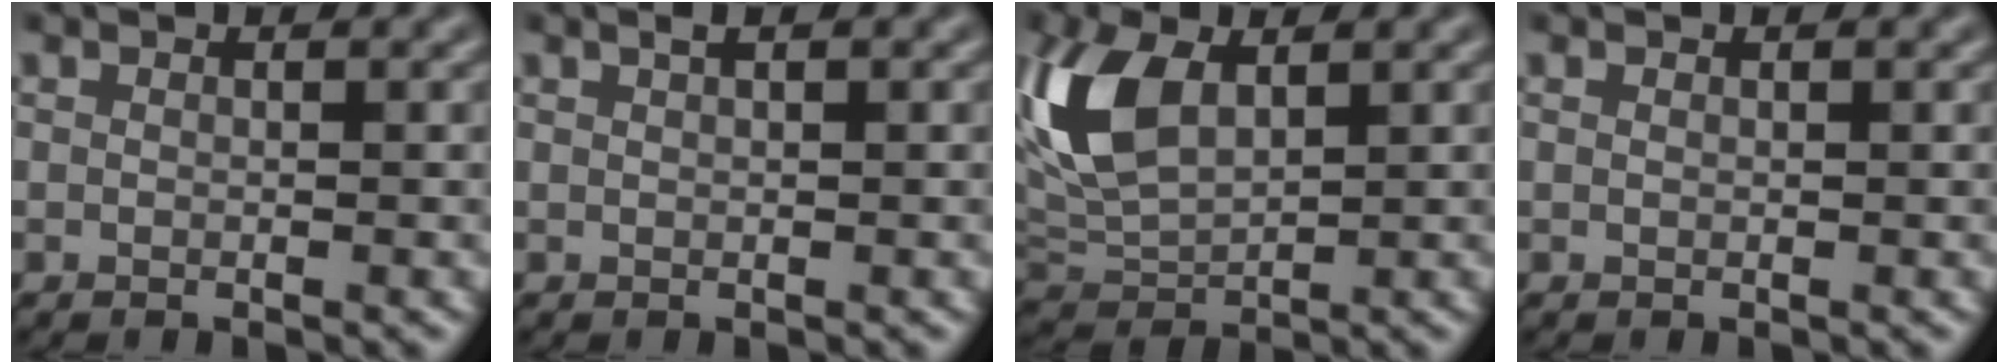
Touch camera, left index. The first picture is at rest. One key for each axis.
{"total": 0.8, "fx": 0.5, "fy": 0.2, "fz": 0.6, "tx": -0.011, "ty": 0.002, "tz": 0.009}
{"total": 7.3, "fx": 2.1, "fy": 4.1, "fz": 5.7, "tx": -0.135, "ty": 0.009, "tz": 0.035}
{"total": 0.0}